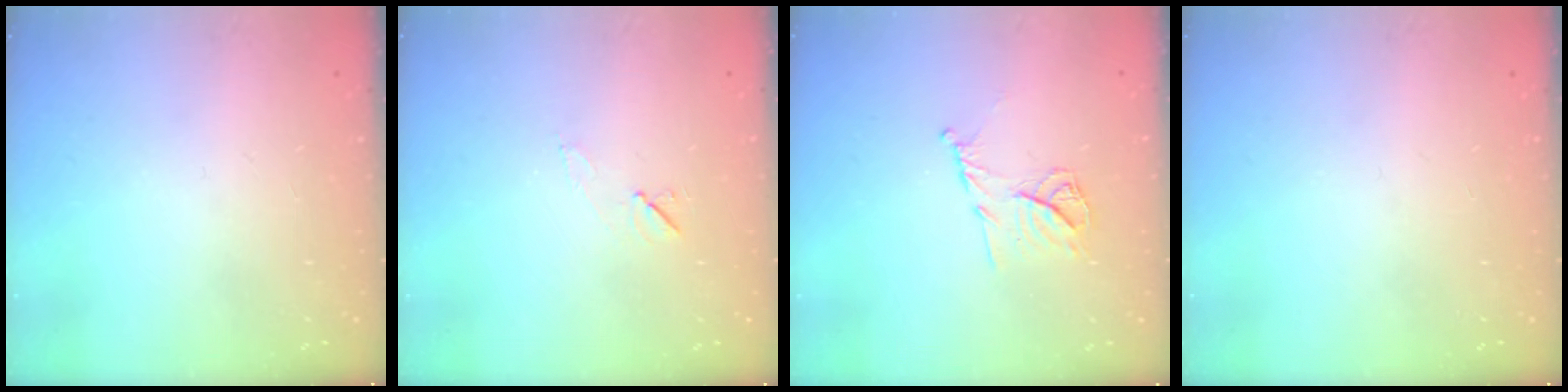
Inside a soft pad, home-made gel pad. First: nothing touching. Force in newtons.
{"total": 5.2, "press": 4.7, "slide": 2.1}
{"total": 9.8, "press": 9.8, "slide": 0.6}
{"total": 0.0}